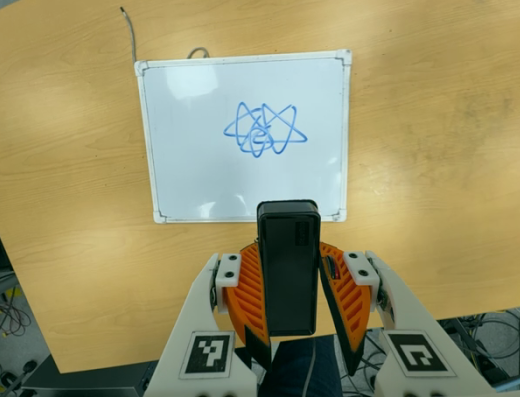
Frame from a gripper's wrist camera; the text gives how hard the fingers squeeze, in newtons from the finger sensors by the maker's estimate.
{"total": 6.2, "left": 5.8, "right": 6.6}